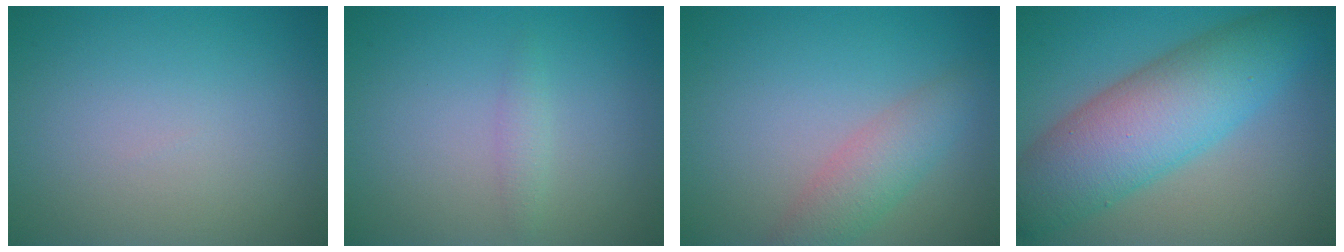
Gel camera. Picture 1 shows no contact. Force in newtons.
{"total": 1.0, "press": 1.0, "slide": 0.0}
{"total": 3.2, "press": 3.2, "slide": 0.2}
{"total": 9.5, "press": 9.5, "slide": 0.1}